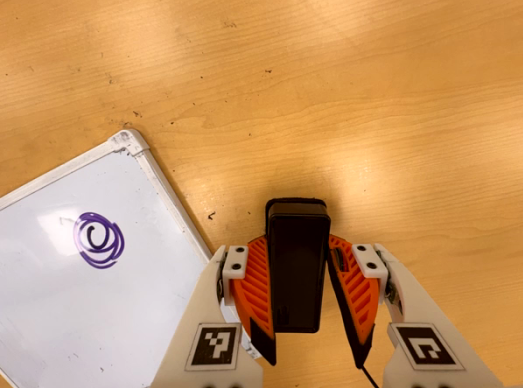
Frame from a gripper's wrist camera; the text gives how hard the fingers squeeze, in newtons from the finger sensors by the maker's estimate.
{"total": 5.6, "left": 4.4, "right": 6.8}